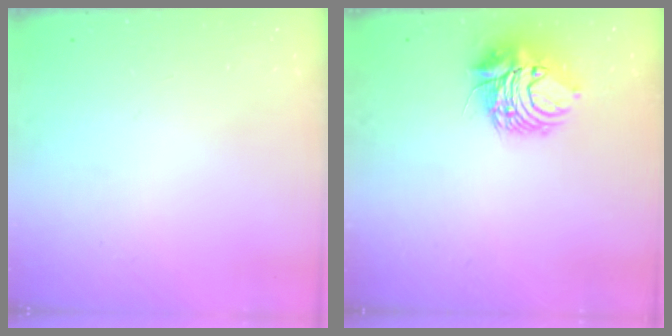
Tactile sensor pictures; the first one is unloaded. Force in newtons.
{"total": 9.8, "press": 9.8, "slide": 0.6}